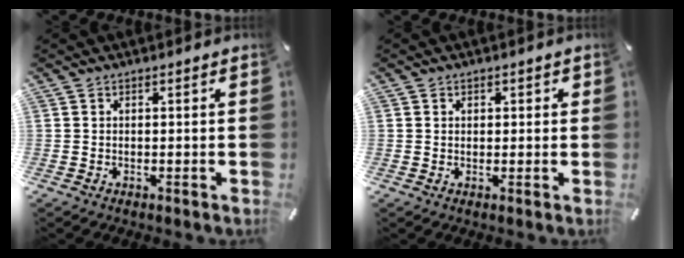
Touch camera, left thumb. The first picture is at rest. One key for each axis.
{"total": 1.3, "fx": 0.3, "fy": 1.2, "fz": 0.3, "tx": 0.002, "ty": 0.003, "tz": 0.000}